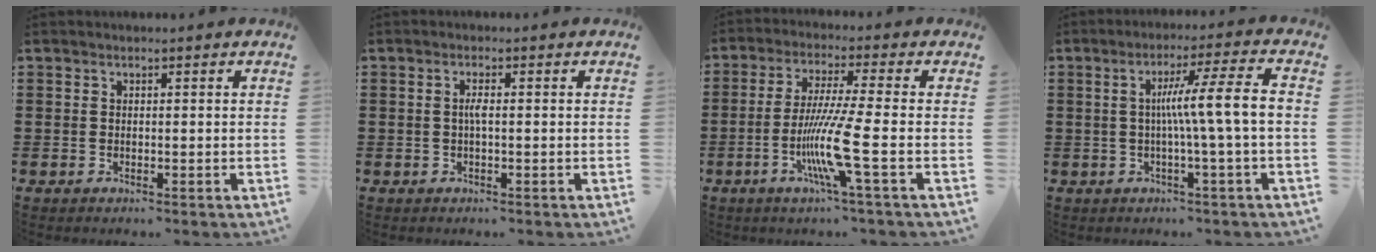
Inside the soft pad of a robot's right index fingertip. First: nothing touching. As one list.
[{"total": 1.8, "force": [-0.1, 0.3, 1.8], "torque": [-0.036, 0.000, -0.003]}, {"total": 10.1, "force": [-3.1, -0.2, 9.6], "torque": [-0.197, -0.021, -0.064]}, {"total": 8.4, "force": [-0.3, -0.8, 8.4], "torque": [-0.151, -0.001, -0.017]}]